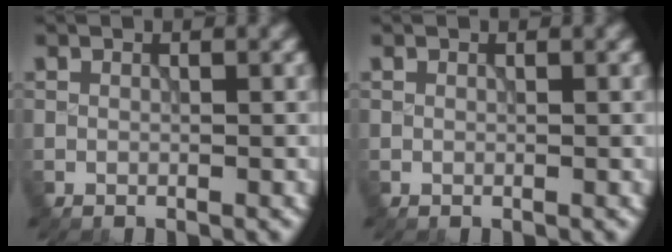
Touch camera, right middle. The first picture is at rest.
{"total": 0.0}